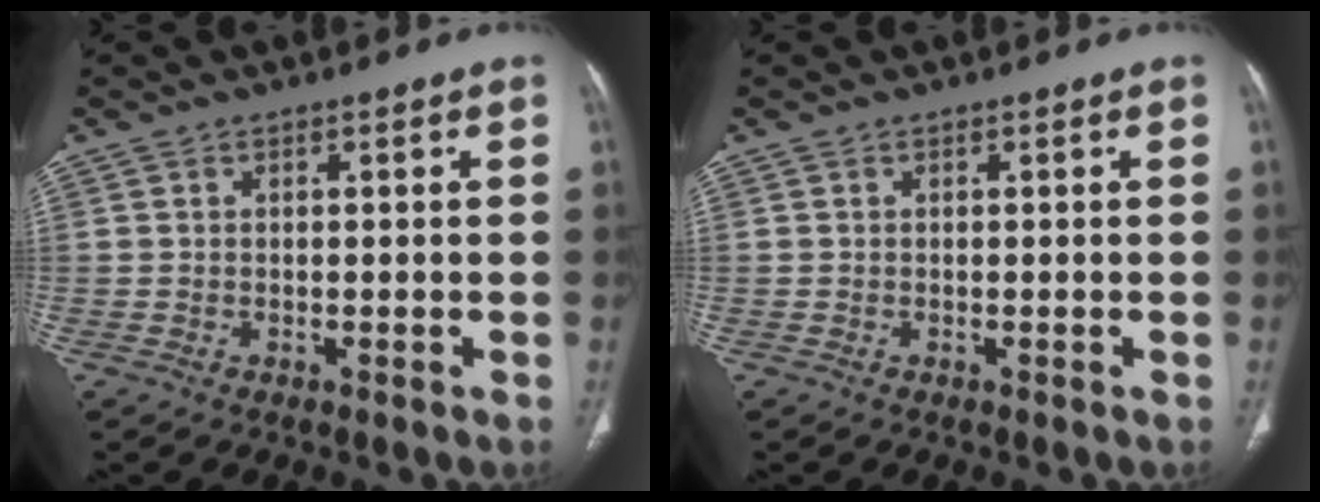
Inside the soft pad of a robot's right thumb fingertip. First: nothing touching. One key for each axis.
{"total": 0.0}